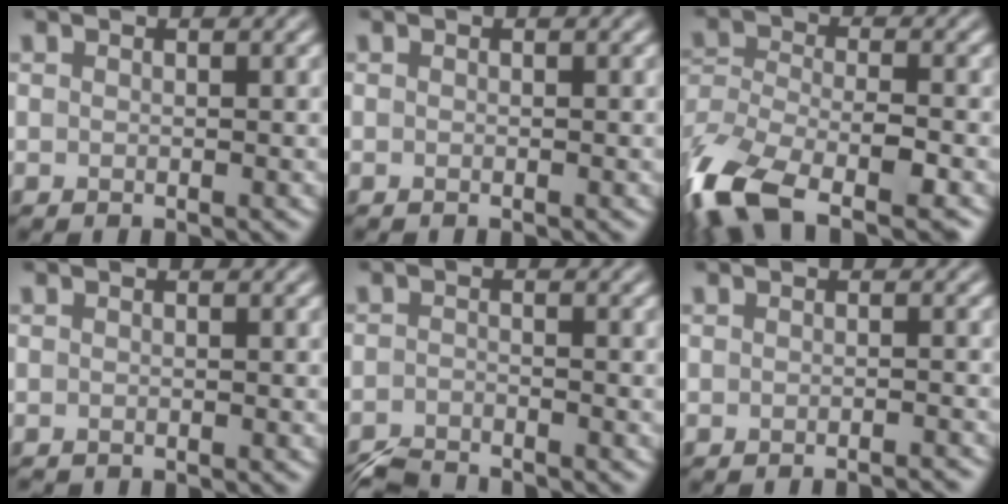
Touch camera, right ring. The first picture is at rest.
{"total": 0.0}
{"total": 14.0, "force": [-9.6, 5.8, 8.3], "torque": [-0.180, -0.022, -0.163]}
{"total": 0.5, "force": [-0.5, -0.1, 0.0], "torque": [0.000, -0.001, -0.012]}
{"total": 3.4, "force": [-3.3, 0.3, 0.5], "torque": [-0.015, -0.007, -0.071]}
{"total": 2.2, "force": [-2.1, -0.2, 0.5], "torque": [-0.007, 0.006, -0.026]}